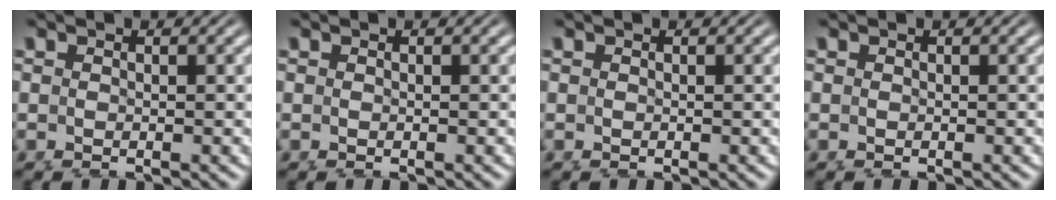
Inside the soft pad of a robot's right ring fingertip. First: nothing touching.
{"total": 0.0}
{"total": 0.0}
{"total": 0.0}